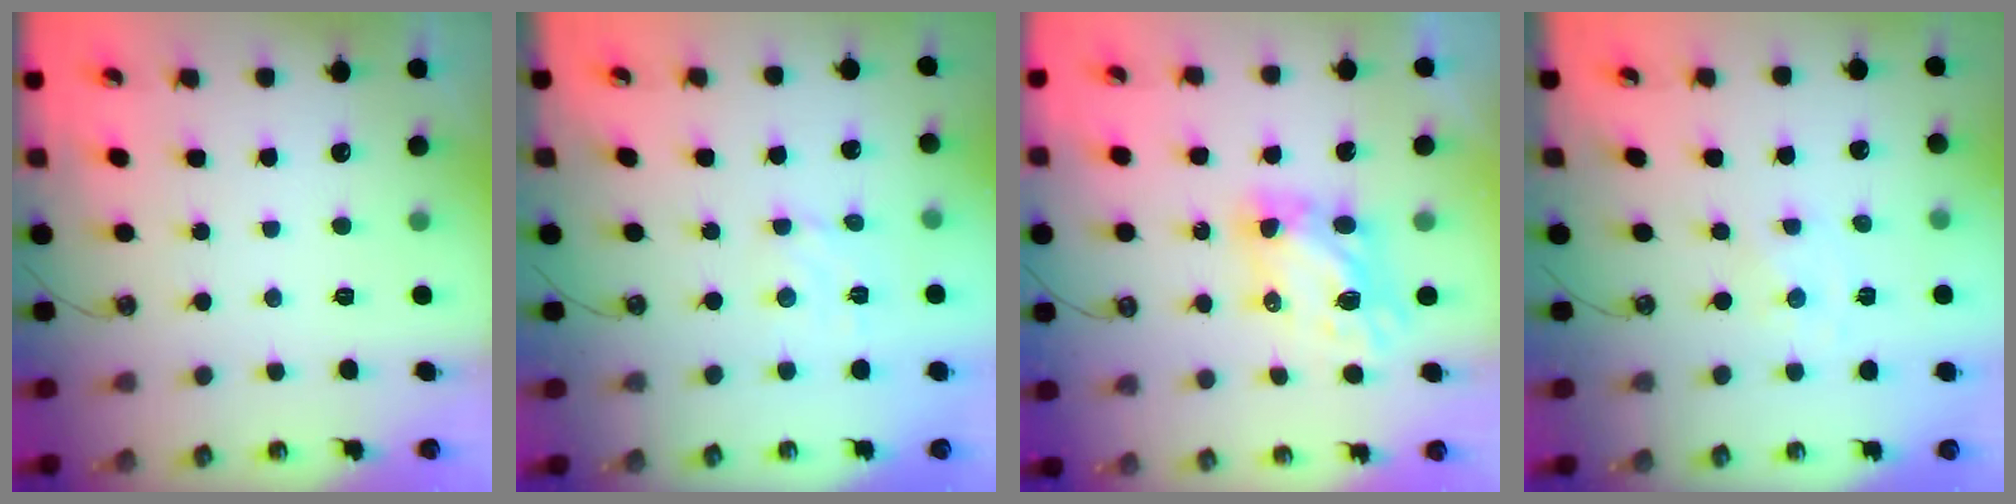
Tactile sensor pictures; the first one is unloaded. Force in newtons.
{"total": 2.8, "press": 2.8, "slide": 0.4}
{"total": 6.7, "press": 6.7, "slide": 0.4}
{"total": 0.0}